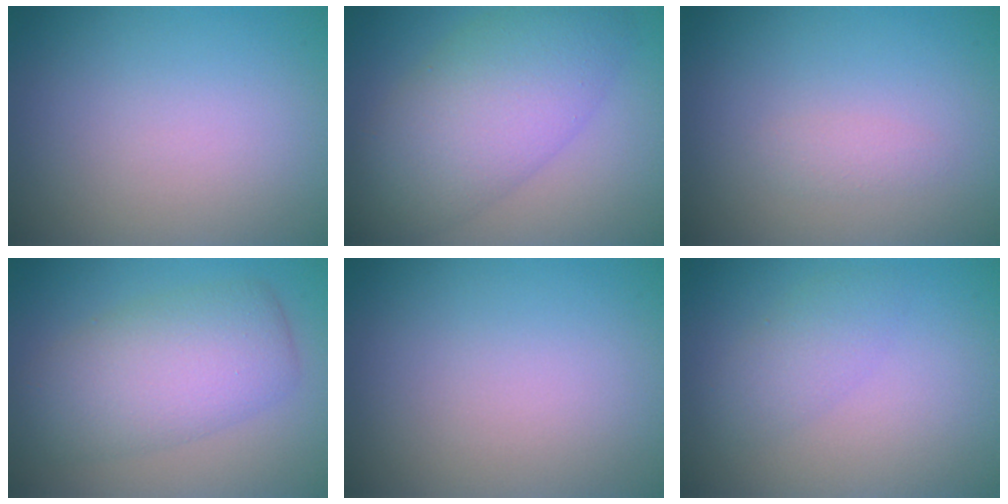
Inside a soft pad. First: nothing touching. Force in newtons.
{"total": 8.5, "press": 8.5, "slide": 0.2}
{"total": 1.0, "press": 1.0, "slide": 0.0}
{"total": 6.6, "press": 6.6, "slide": 0.2}
{"total": 0.0}
{"total": 2.2, "press": 2.2, "slide": 0.1}